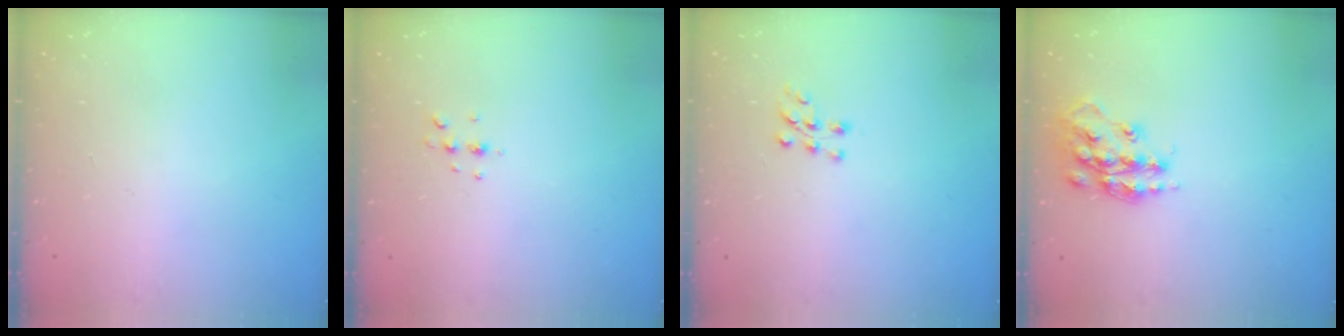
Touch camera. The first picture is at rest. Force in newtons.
{"total": 3.7, "press": 3.6, "slide": 0.7}
{"total": 6.9, "press": 6.8, "slide": 0.6}
{"total": 14.7, "press": 14.7, "slide": 0.9}